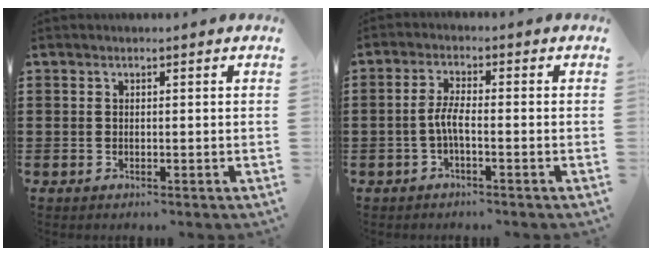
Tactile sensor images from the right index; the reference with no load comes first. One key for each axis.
{"total": 3.3, "fx": -1.0, "fy": 0.4, "fz": 3.1, "tx": -0.078, "ty": -0.006, "tz": -0.025}